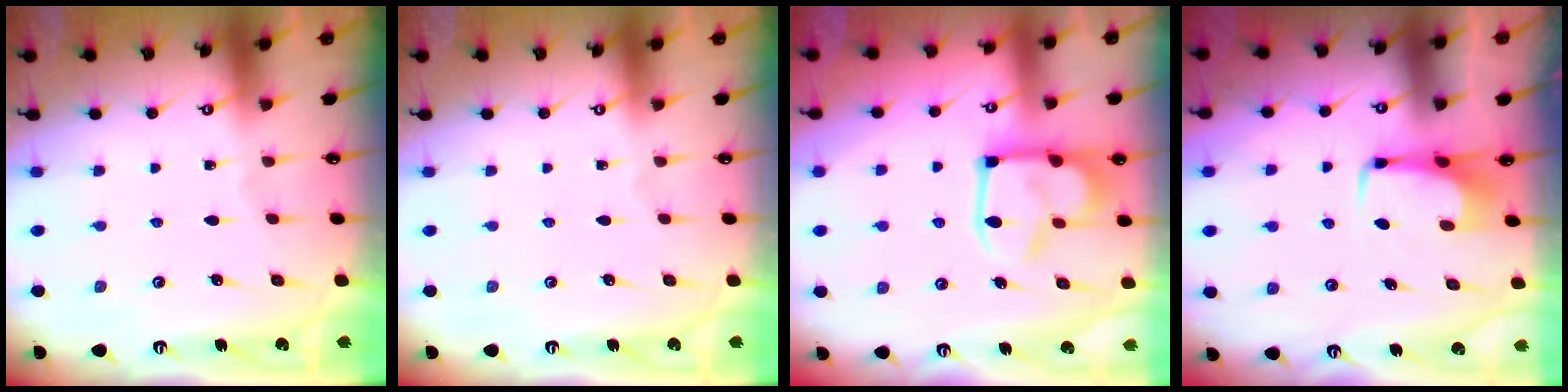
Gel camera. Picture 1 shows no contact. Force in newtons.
{"total": 0.0}
{"total": 14.8, "press": 14.8, "slide": 0.8}
{"total": 3.3, "press": 3.3, "slide": 0.4}